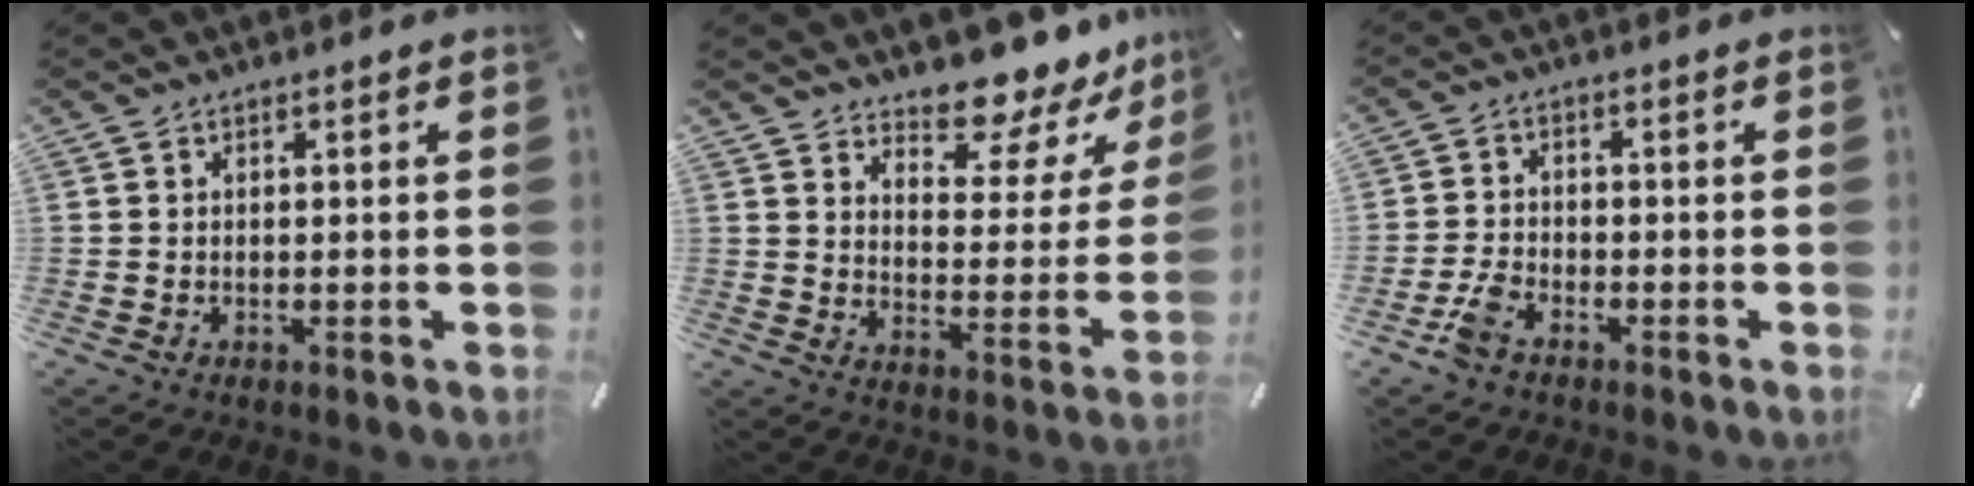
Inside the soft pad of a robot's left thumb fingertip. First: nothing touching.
{"total": 11.7, "force": [10.6, 4.0, 3.1], "torque": [-0.041, -0.104, 0.180]}
{"total": 4.5, "force": [-3.0, 2.7, 2.0], "torque": [-0.048, 0.013, -0.059]}